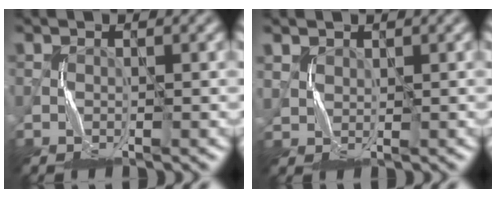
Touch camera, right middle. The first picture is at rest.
{"total": 1.8, "force": [1.5, 1.0, 0.0], "torque": [-0.010, 0.001, 0.032]}